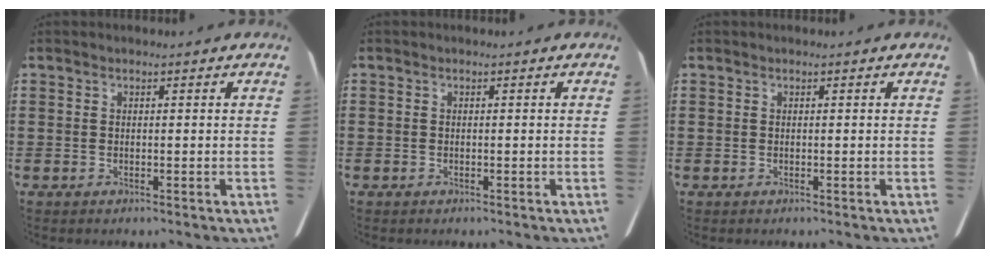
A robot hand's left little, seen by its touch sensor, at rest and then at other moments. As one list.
[{"total": 0.0}, {"total": 0.0}]